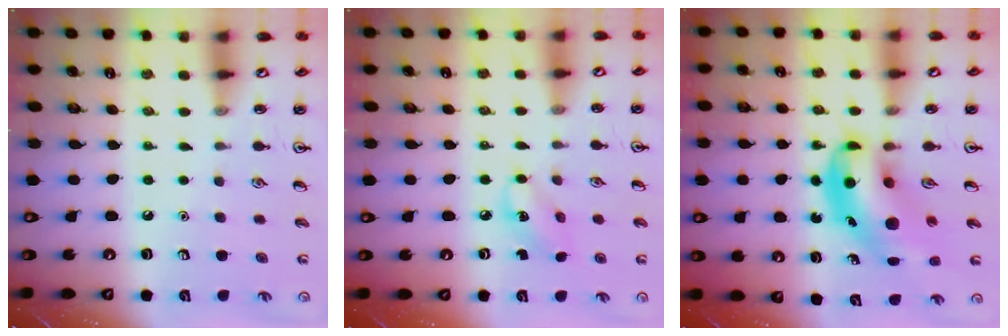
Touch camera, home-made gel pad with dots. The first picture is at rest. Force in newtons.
{"total": 4.5, "press": 4.4, "slide": 0.8}
{"total": 10.3, "press": 9.9, "slide": 2.9}